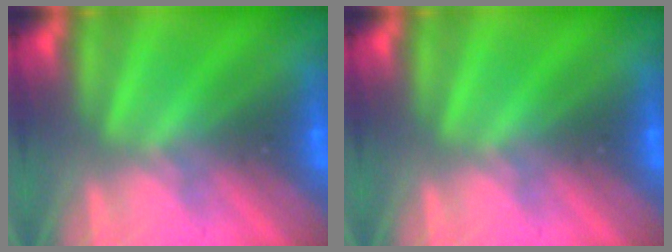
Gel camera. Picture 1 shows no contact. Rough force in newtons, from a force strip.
{"total": 0.0}